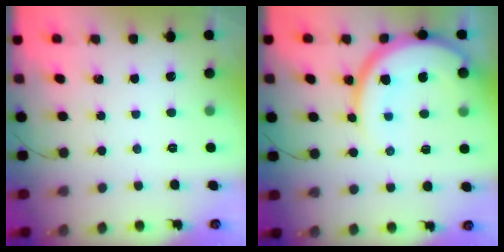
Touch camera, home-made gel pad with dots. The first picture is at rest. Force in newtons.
{"total": 13.8, "press": 13.8, "slide": 1.2}